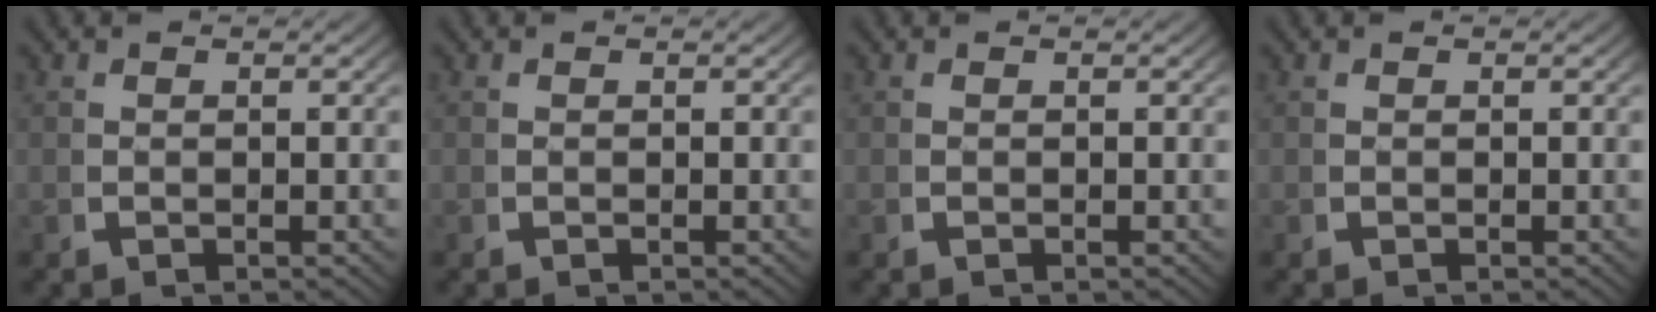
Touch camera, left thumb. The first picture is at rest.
{"total": 0.0}
{"total": 0.0}
{"total": 0.0}